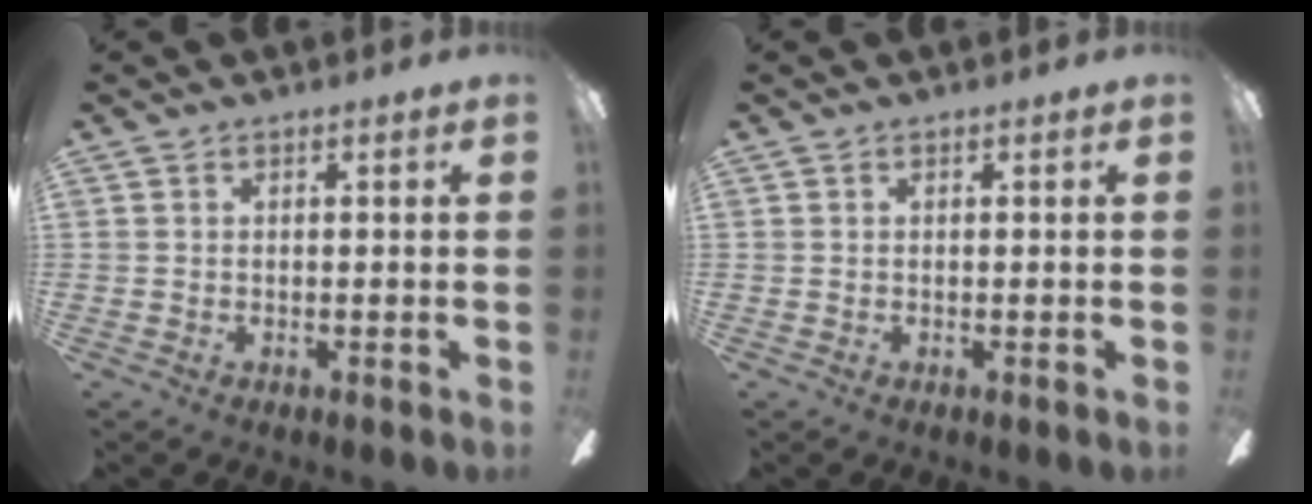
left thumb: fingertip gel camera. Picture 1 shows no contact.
{"total": 0.0}